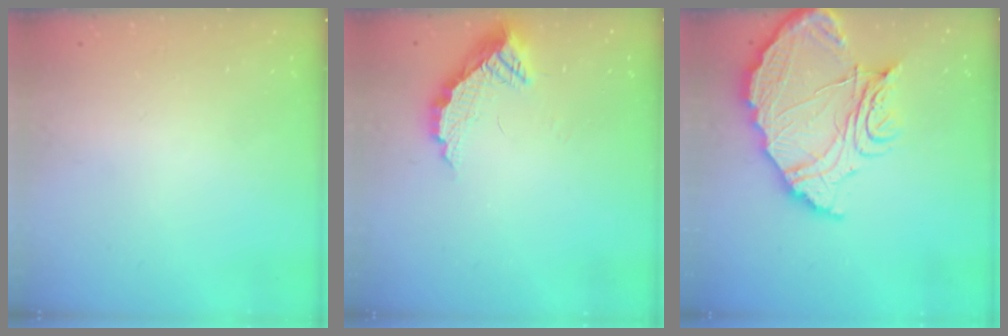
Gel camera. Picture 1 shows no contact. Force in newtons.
{"total": 9.4, "press": 9.4, "slide": 0.7}
{"total": 19.5, "press": 19.4, "slide": 2.1}